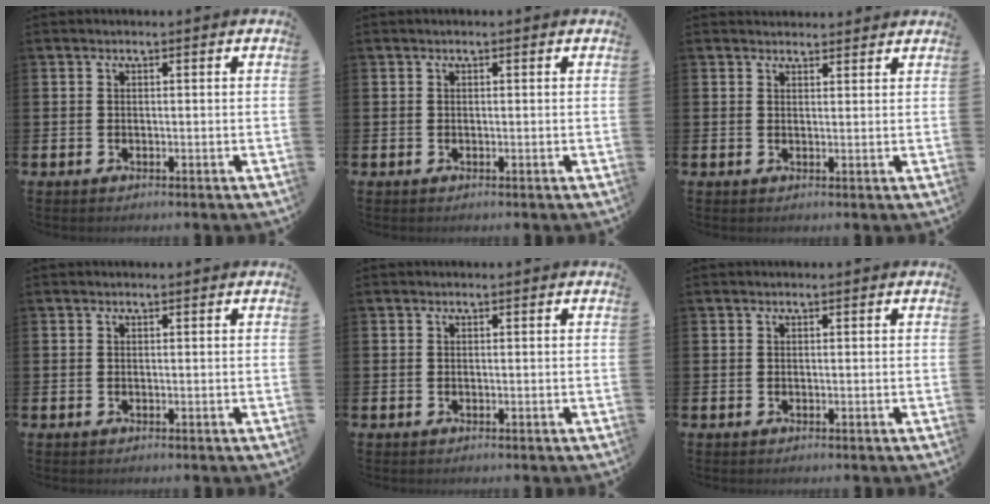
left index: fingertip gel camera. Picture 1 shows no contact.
{"total": 0.0}
{"total": 2.1, "force": [2.1, 0.5, -0.1], "torque": [0.007, -0.009, 0.037]}
{"total": 0.0}
{"total": 0.0}
{"total": 0.0}